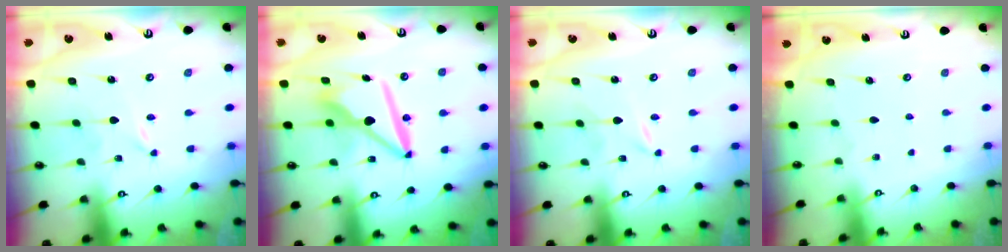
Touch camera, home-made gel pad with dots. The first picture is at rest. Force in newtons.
{"total": 10.6, "press": 10.5, "slide": 1.4}
{"total": 0.0}
{"total": 0.0}